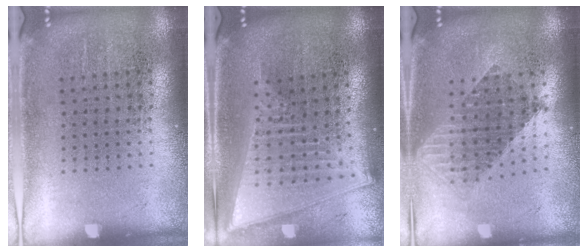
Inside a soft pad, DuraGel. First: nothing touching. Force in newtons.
{"total": 2.1, "press": 1.8, "slide": 1.2}
{"total": 1.6, "press": 1.4, "slide": 0.9}